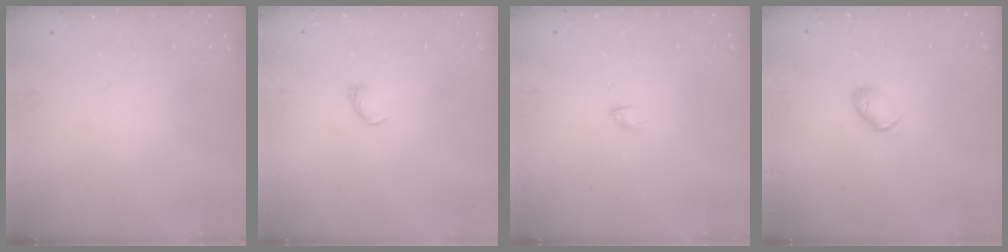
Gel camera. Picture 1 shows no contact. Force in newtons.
{"total": 2.5, "press": 2.5, "slide": 0.4}
{"total": 1.9, "press": 1.8, "slide": 0.5}
{"total": 5.7, "press": 5.6, "slide": 1.0}